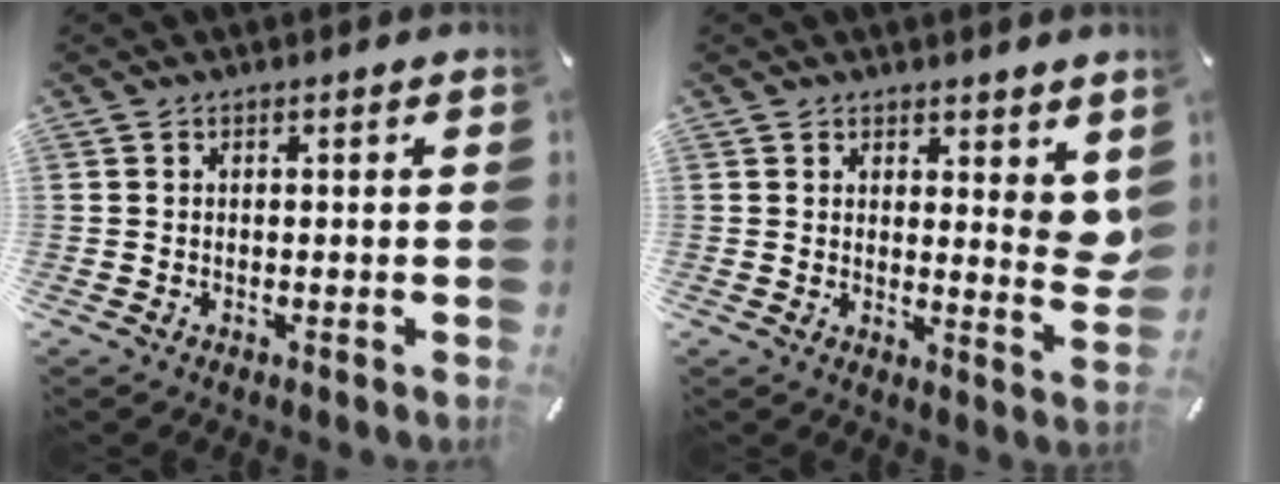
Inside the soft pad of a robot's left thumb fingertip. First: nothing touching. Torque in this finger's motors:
{"motor_torque": [0.32, -0.20, 0.22, 0.11, 0.00]}